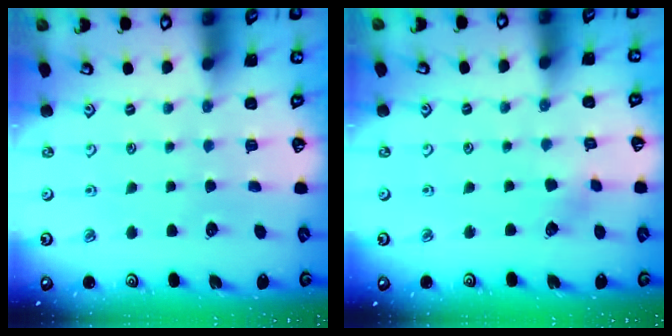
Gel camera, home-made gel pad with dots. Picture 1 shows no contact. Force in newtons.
{"total": 2.4, "press": 2.4, "slide": 0.3}